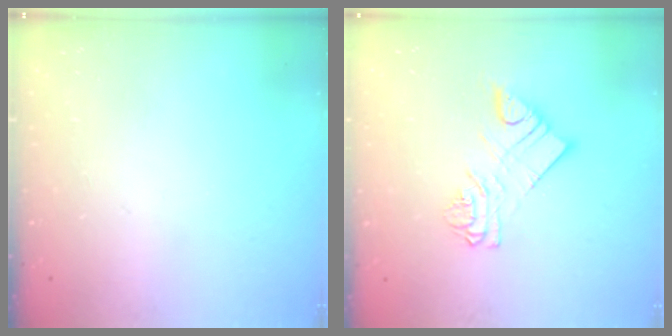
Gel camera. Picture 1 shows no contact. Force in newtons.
{"total": 8.9, "press": 8.9, "slide": 0.7}